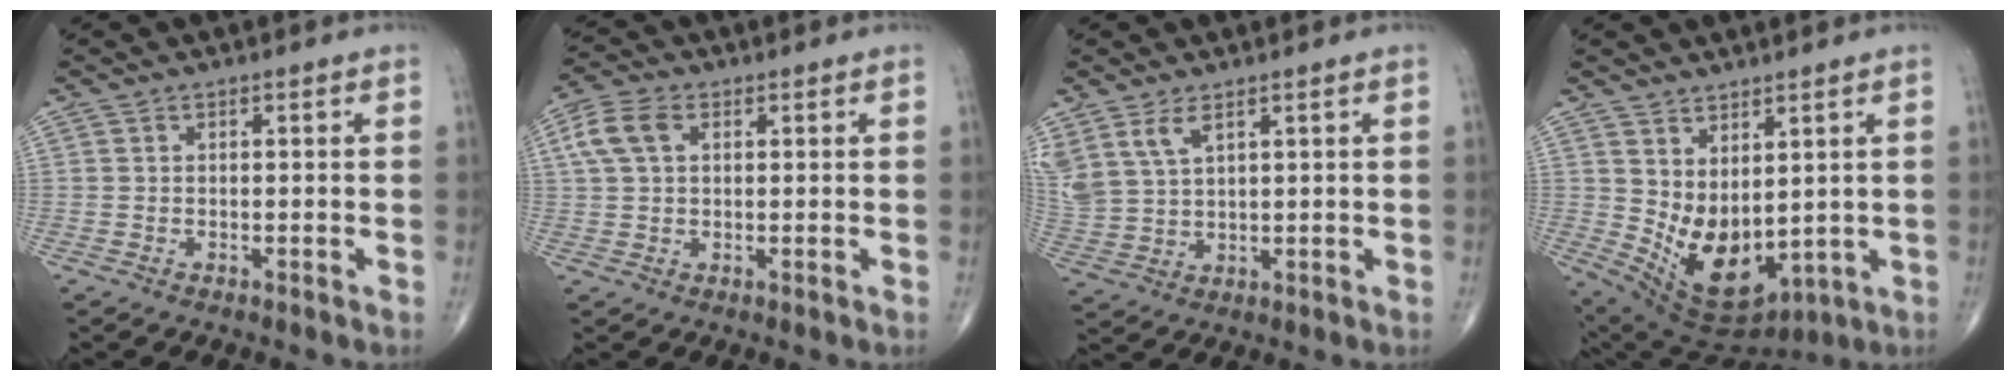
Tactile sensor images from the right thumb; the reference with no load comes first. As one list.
[{"total": 6.4, "force": [1.9, 4.0, 4.6], "torque": [-0.102, 0.015, 0.035]}, {"total": 7.9, "force": [4.6, 3.9, 5.1], "torque": [-0.113, -0.010, 0.105]}, {"total": 12.5, "force": [1.6, 7.1, 10.1], "torque": [-0.158, -0.033, 0.062]}]